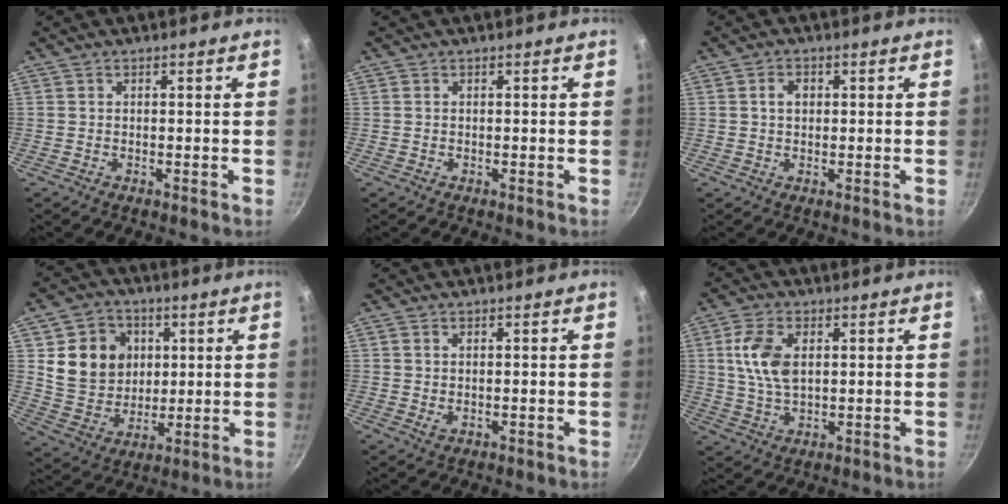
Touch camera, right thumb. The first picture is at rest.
{"total": 0.0}
{"total": 2.4, "force": [0.5, 1.8, 1.6], "torque": [-0.016, 0.004, 0.006]}
{"total": 13.5, "force": [3.3, 11.6, 6.0], "torque": [-0.074, -0.010, 0.067]}
{"total": 1.0, "force": [0.3, 0.5, 0.7], "torque": [-0.012, -0.003, 0.006]}
{"total": 8.8, "force": [2.0, 5.0, 7.0], "torque": [-0.130, -0.004, 0.039]}